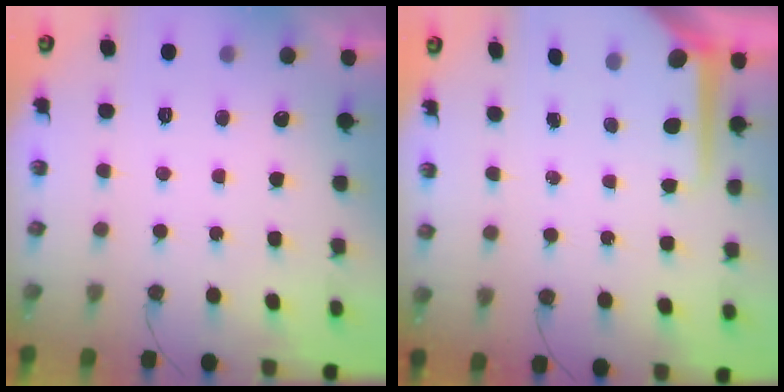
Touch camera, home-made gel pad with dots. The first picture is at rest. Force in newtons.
{"total": 8.7, "press": 8.7, "slide": 0.8}